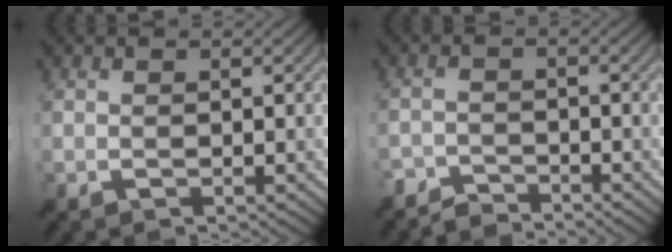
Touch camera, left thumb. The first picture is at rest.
{"total": 3.0, "force": [-3.0, 0.6, 0.1], "torque": [0.006, 0.000, -0.061]}